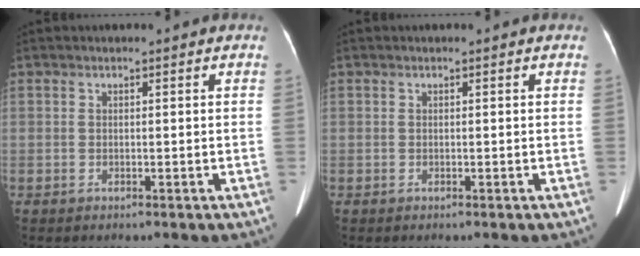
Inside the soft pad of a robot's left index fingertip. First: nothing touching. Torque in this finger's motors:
{"motor_torque": [0.01, 0.01, 0.00, 0.00]}